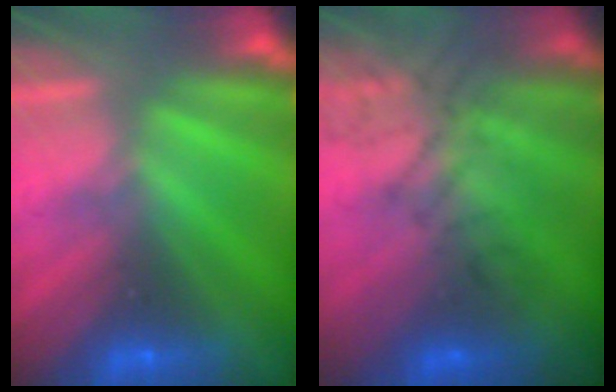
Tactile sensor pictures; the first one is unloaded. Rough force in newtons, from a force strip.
{"total": 4.4}